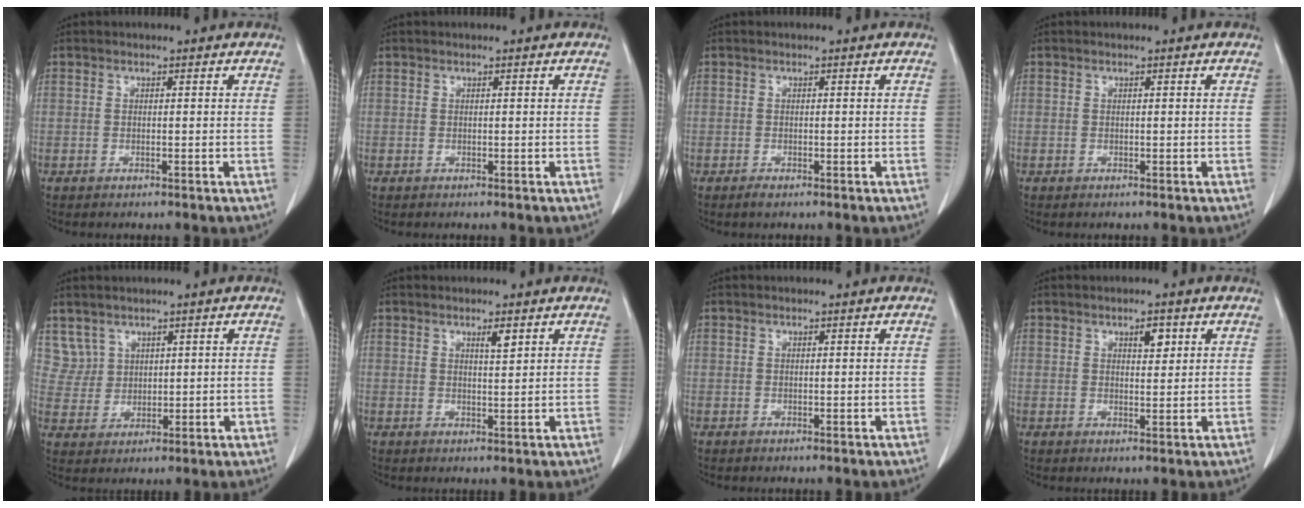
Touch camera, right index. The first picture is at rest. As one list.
[{"total": 0.0}, {"total": 0.9, "force": [-0.7, 0.1, 0.5], "torque": [-0.016, -0.004, -0.009]}, {"total": 0.0}, {"total": 4.3, "force": [2.8, 3.2, -0.4], "torque": [0.015, 0.008, 0.063]}, {"total": 1.8, "force": [1.1, 0.2, 1.4], "torque": [-0.027, -0.004, 0.019]}, {"total": 0.0}, {"total": 2.5, "force": [1.3, 1.0, 1.9], "torque": [-0.028, -0.003, 0.021]}]